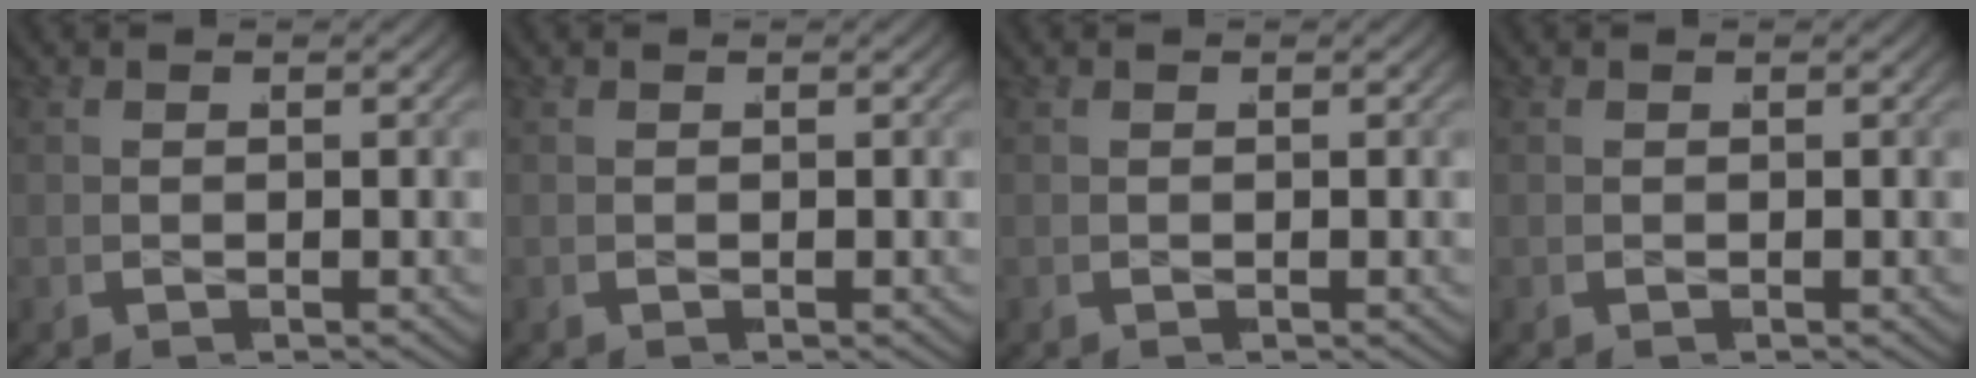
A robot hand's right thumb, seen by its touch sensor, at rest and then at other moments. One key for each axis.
{"total": 0.0}
{"total": 0.0}
{"total": 0.0}